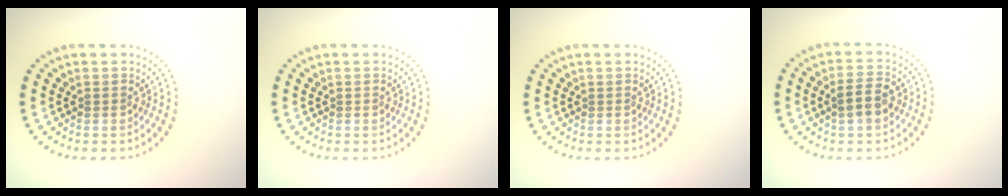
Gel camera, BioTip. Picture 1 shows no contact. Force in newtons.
{"total": 0.0}
{"total": 0.0}
{"total": 2.8, "press": 2.8, "slide": 0.4}